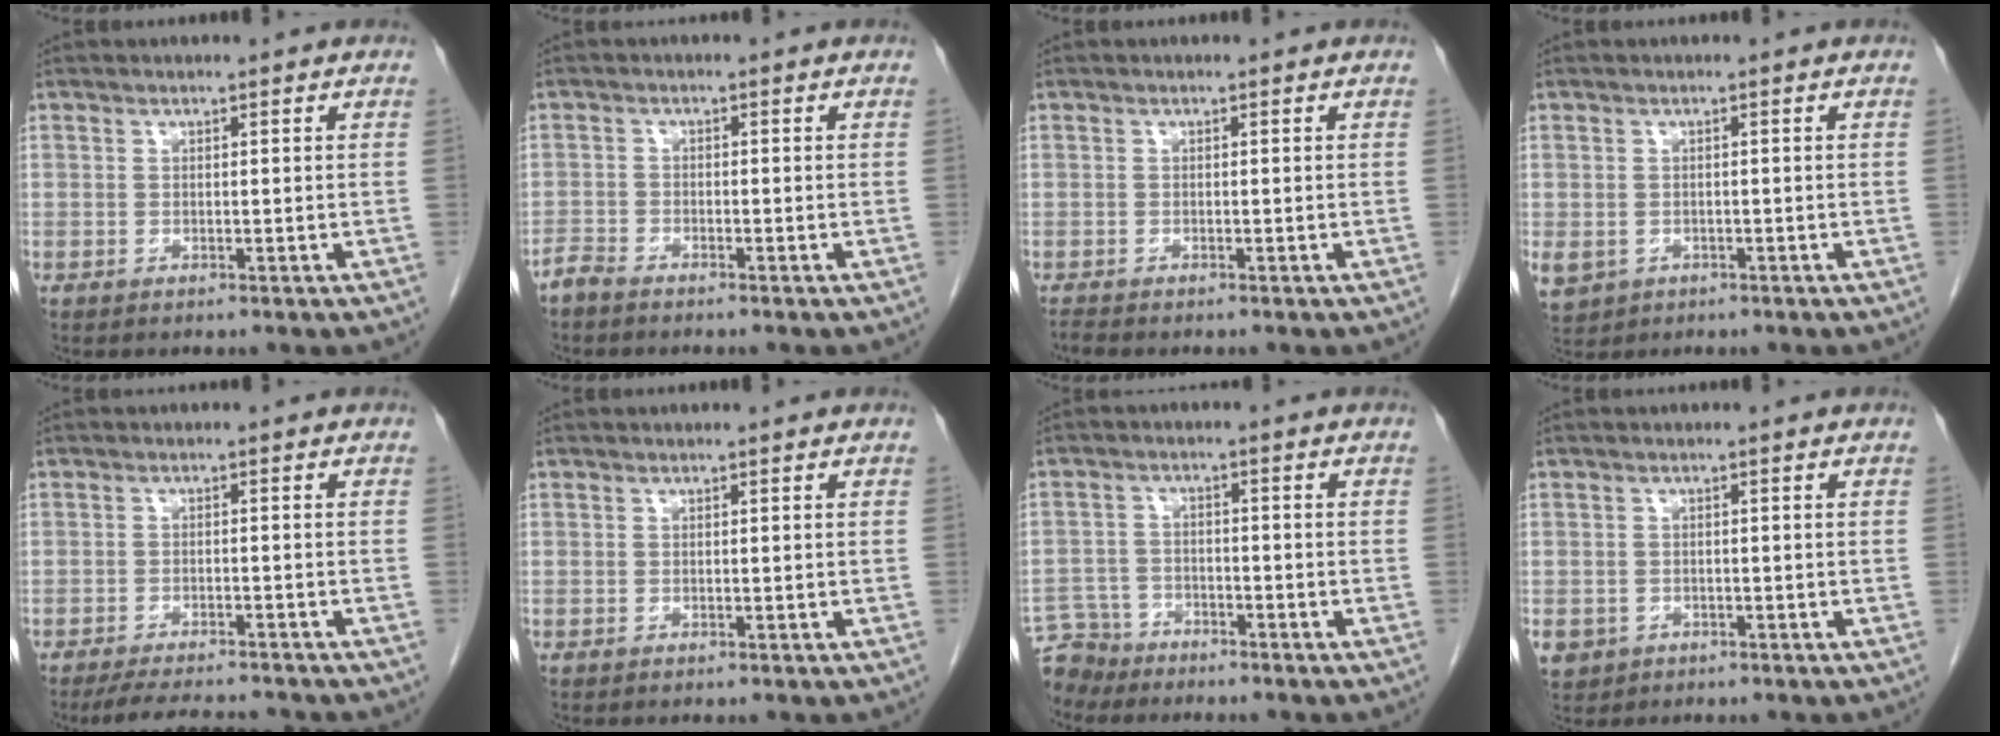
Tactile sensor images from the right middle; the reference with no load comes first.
{"total": 2.2, "force": [-2.1, 0.3, 0.5], "torque": [-0.010, -0.004, -0.039]}
{"total": 1.0, "force": [-1.0, -0.1, 0.1], "torque": [-0.013, -0.006, -0.020]}
{"total": 7.4, "force": [-3.1, 6.2, 2.5], "torque": [-0.077, -0.004, -0.041]}
{"total": 8.1, "force": [-7.6, 1.0, 2.7], "torque": [-0.043, -0.006, -0.113]}
{"total": 0.0}
{"total": 5.8, "force": [-5.3, 2.1, -0.5], "torque": [0.011, -0.003, -0.100]}
{"total": 4.4, "force": [-2.3, 3.6, 0.8], "torque": [-0.017, 0.004, -0.033]}